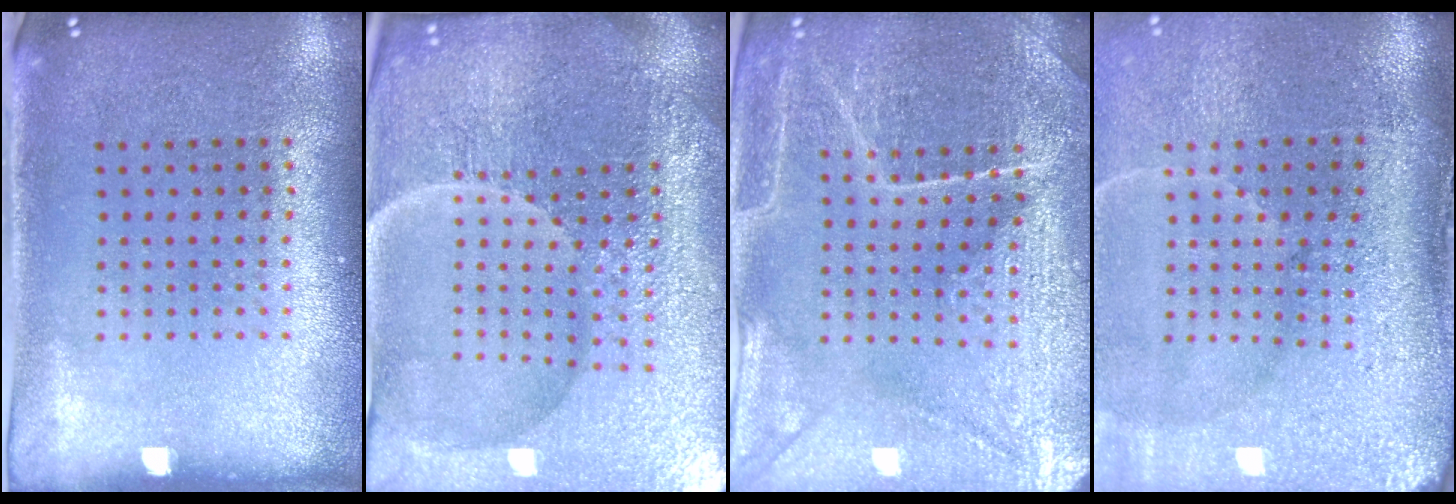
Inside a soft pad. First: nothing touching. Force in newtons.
{"total": 5.7, "press": 5.3, "slide": 2.0}
{"total": 4.4, "press": 4.3, "slide": 1.1}
{"total": 4.8, "press": 4.0, "slide": 2.7}